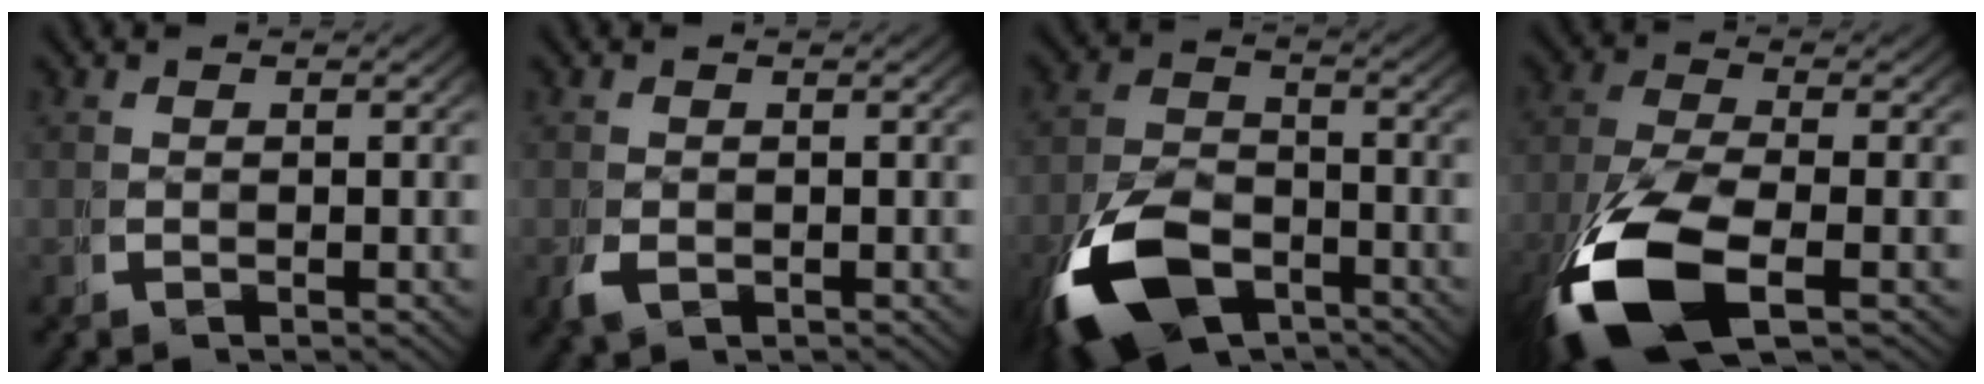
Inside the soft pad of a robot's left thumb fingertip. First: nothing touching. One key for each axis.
{"total": 1.4, "fx": -0.8, "fy": 1.1, "fz": 0.6, "tx": -0.023, "ty": -0.010, "tz": -0.003}
{"total": 10.3, "fx": -5.4, "fy": 6.4, "fz": 6.0, "tx": -0.127, "ty": -0.045, "tz": -0.070}
{"total": 11.2, "fx": -3.7, "fy": 5.6, "fz": 9.0, "tx": -0.210, "ty": -0.038, "tz": -0.041}